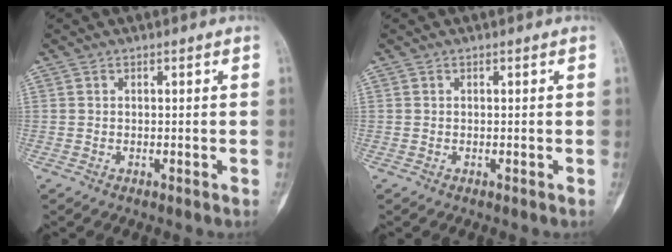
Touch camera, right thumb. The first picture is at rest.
{"total": 0.0}